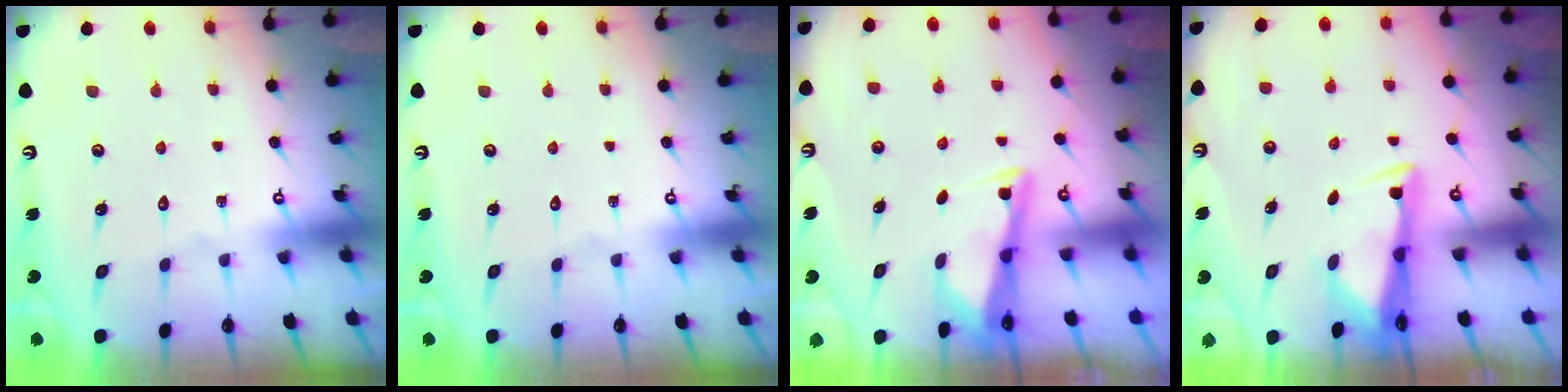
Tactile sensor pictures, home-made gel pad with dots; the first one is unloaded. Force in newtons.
{"total": 0.0}
{"total": 2.7, "press": 2.7, "slide": 0.2}
{"total": 2.9, "press": 2.7, "slide": 0.9}